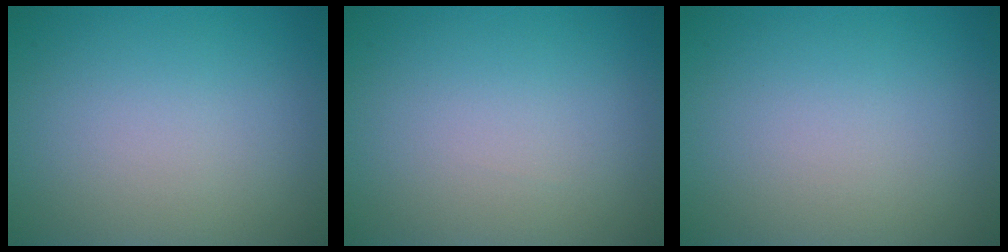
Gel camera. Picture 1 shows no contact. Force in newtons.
{"total": 0.0}
{"total": 0.0}